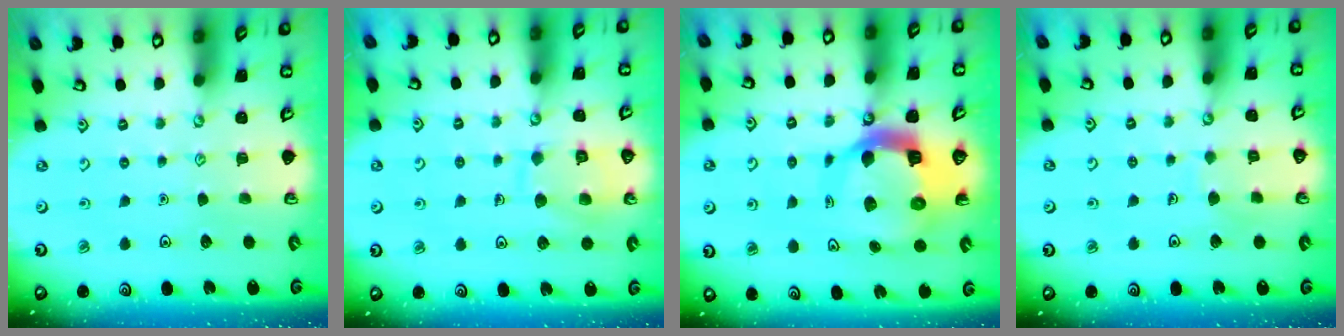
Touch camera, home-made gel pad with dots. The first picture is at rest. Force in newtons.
{"total": 10.6, "press": 10.6, "slide": 0.9}
{"total": 14.4, "press": 14.3, "slide": 1.6}
{"total": 5.2, "press": 5.2, "slide": 0.3}